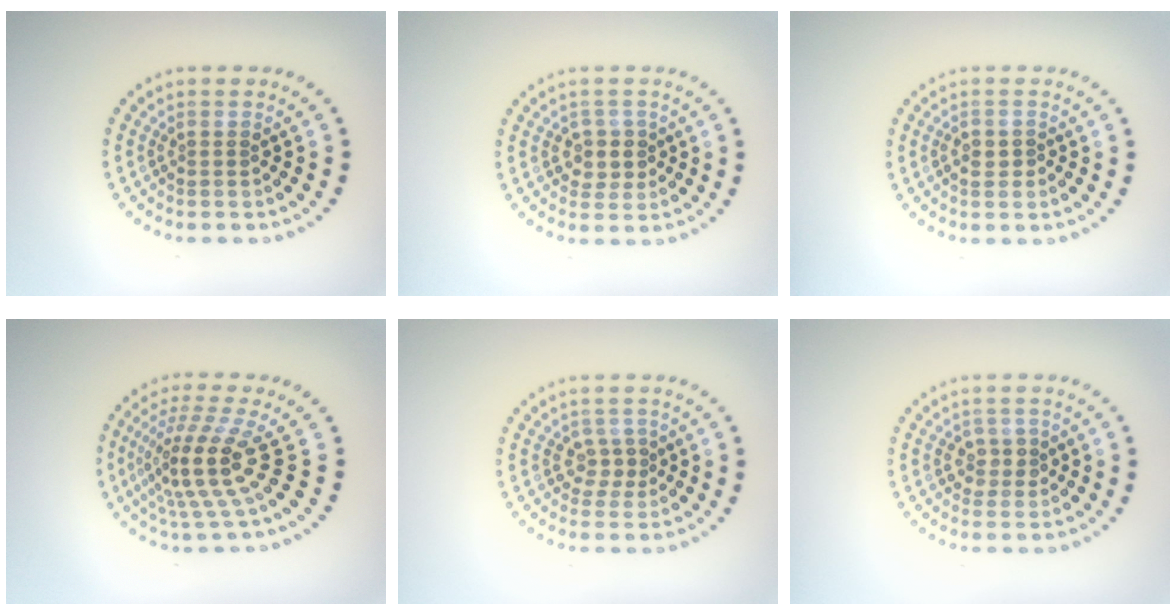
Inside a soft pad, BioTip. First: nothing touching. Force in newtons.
{"total": 2.3, "press": 2.1, "slide": 1.0}
{"total": 1.1, "press": 1.0, "slide": 0.4}
{"total": 5.1, "press": 3.7, "slide": 3.6}
{"total": 1.8, "press": 1.5, "slide": 1.0}
{"total": 1.7, "press": 1.7, "slide": 0.4}